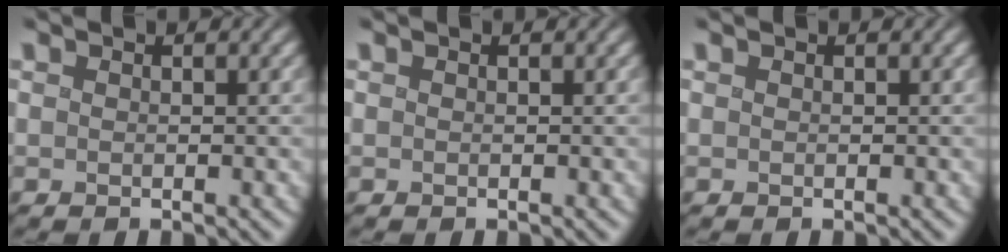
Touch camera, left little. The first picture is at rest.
{"total": 0.0}
{"total": 0.0}